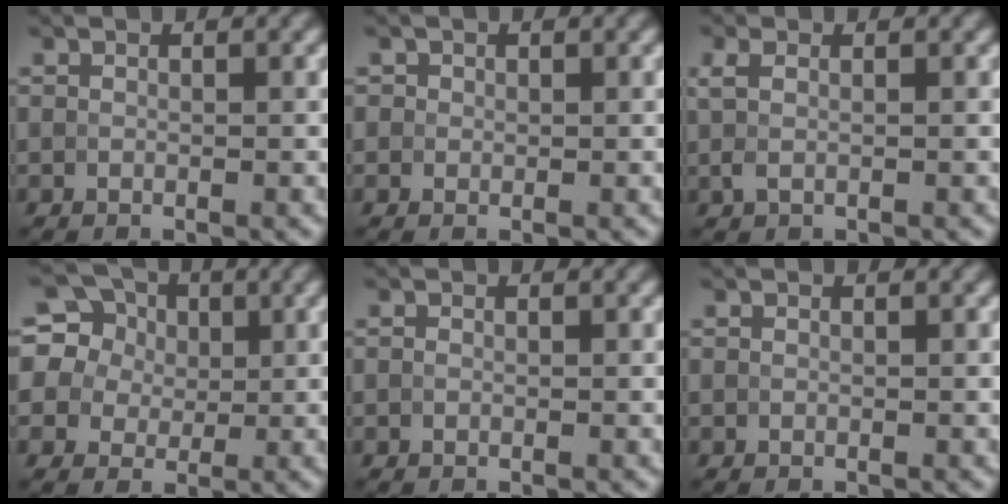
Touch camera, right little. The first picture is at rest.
{"total": 0.7, "force": [0.2, 0.6, 0.1], "torque": [0.004, 0.000, -0.001]}
{"total": 1.6, "force": [0.4, 0.8, 1.3], "torque": [-0.032, 0.006, 0.005]}
{"total": 12.5, "force": [6.1, 9.5, 5.5], "torque": [-0.143, 0.046, 0.086]}
{"total": 0.0}
{"total": 0.0}